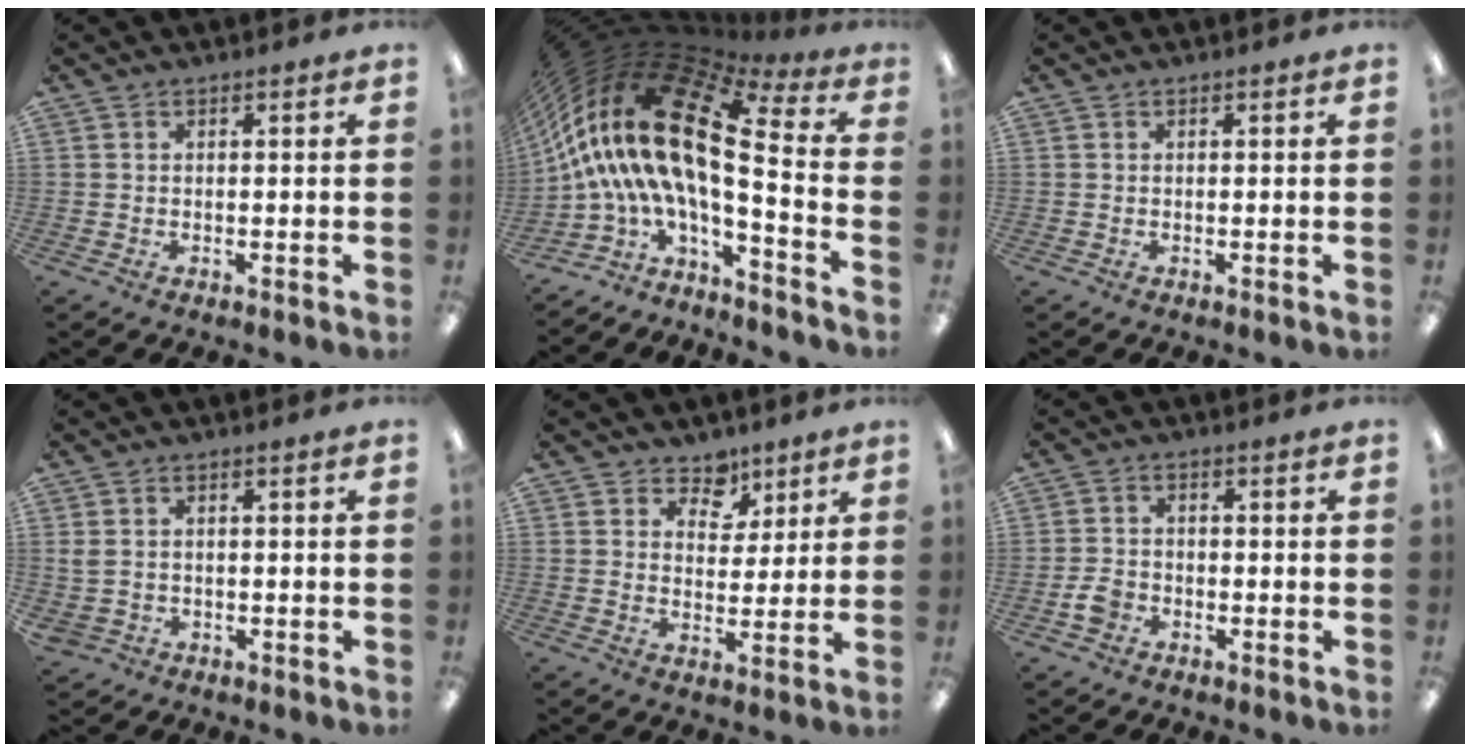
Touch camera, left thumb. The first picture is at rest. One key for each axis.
{"total": 20.7, "fx": 1.0, "fy": 8.6, "fz": 18.8, "tx": -0.394, "ty": -0.024, "tz": 0.014}
{"total": 0.0}
{"total": 2.3, "fx": 0.3, "fy": 1.9, "fz": 1.2, "tx": -0.033, "ty": 0.001, "tz": 0.002}
{"total": 6.3, "fx": 4.5, "fy": 4.4, "fz": 1.0, "tx": -0.004, "ty": -0.031, "tz": 0.078}
{"total": 3.9, "fx": -1.8, "fy": 2.9, "fz": 1.9, "tx": -0.036, "ty": 0.008, "tz": -0.034}